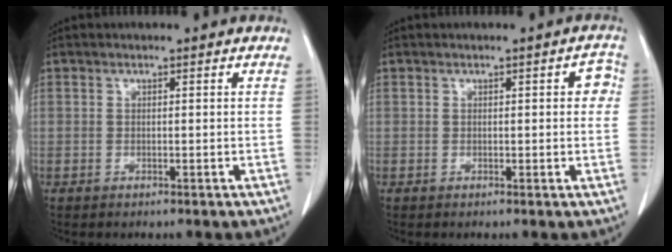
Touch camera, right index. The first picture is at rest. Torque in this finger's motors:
{"motor_torque": [0.07, -0.03, 0.03, 0.00]}